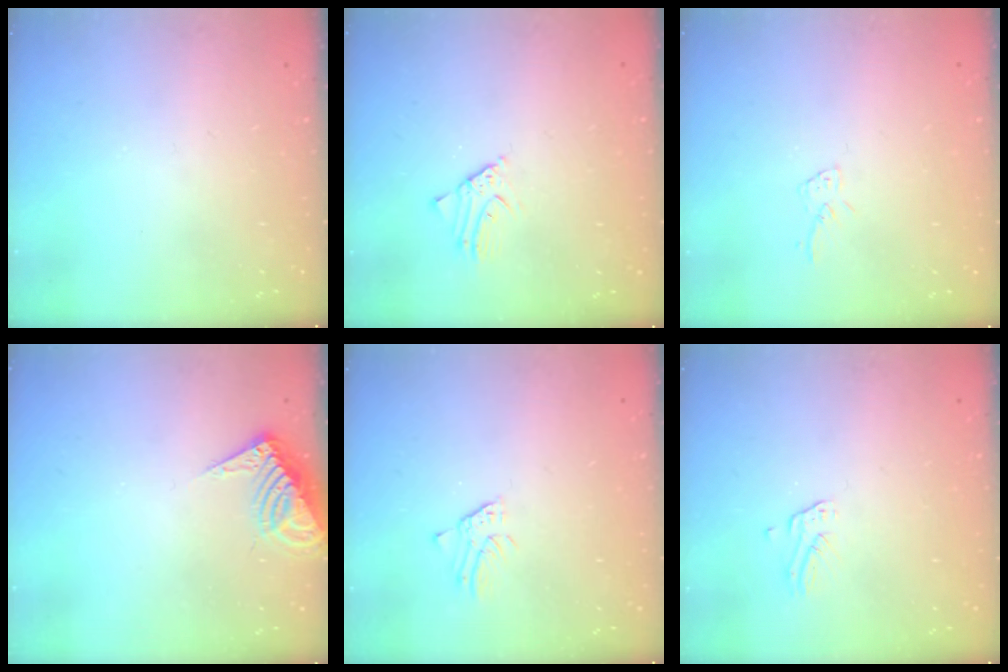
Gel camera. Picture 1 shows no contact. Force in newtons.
{"total": 2.6, "press": 2.6, "slide": 0.2}
{"total": 4.2, "press": 4.2, "slide": 0.2}
{"total": 8.0, "press": 8.0, "slide": 0.4}
{"total": 1.2, "press": 1.2, "slide": 0.2}
{"total": 2.6, "press": 2.6, "slide": 0.2}